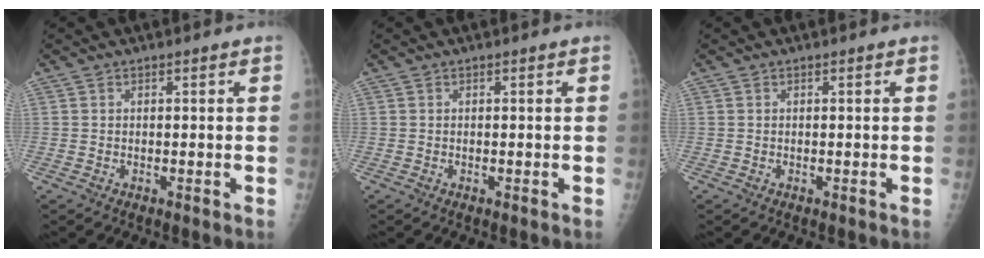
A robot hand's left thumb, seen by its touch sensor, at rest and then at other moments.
{"total": 0.0}
{"total": 0.0}